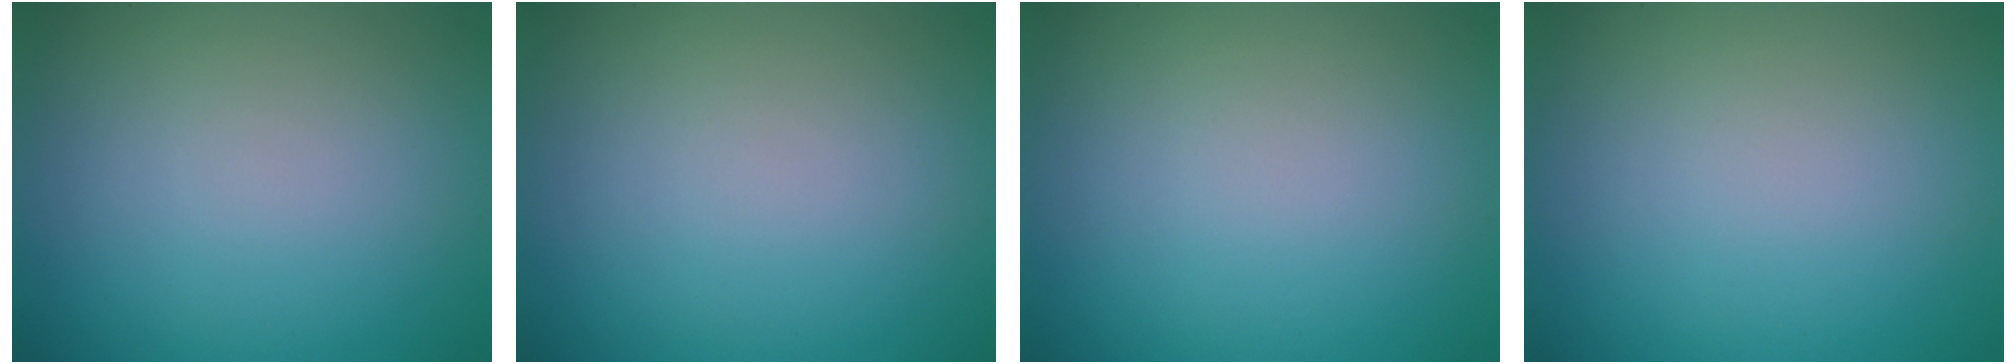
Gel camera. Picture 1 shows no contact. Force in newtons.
{"total": 0.0}
{"total": 0.0}
{"total": 0.0}